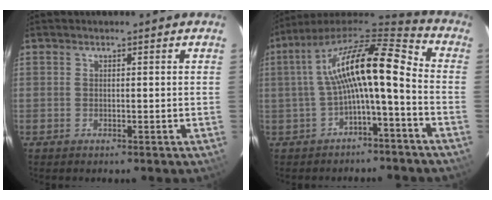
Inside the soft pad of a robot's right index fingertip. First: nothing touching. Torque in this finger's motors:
{"motor_torque": [0.70, -0.15, 1.05, 0.21]}